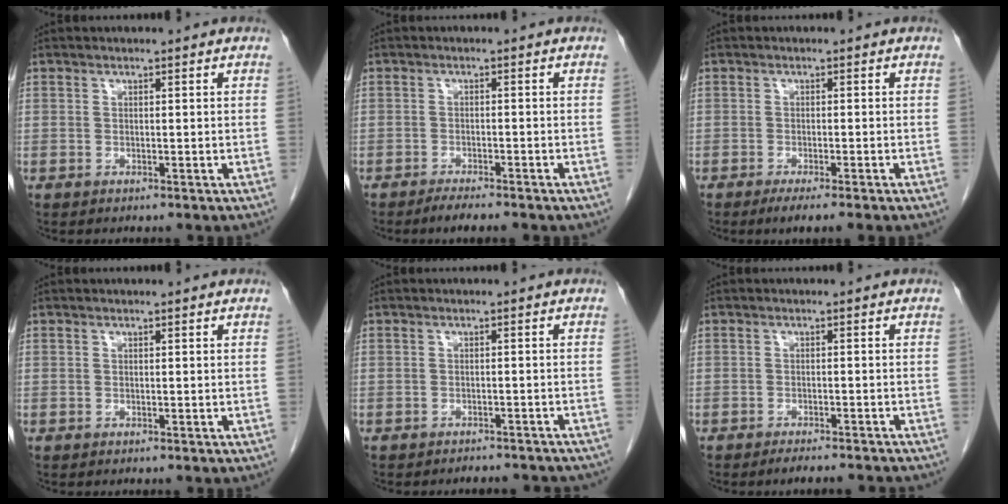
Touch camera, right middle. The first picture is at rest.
{"total": 3.7, "force": [-3.1, 0.3, 2.0], "torque": [-0.032, -0.006, -0.045]}
{"total": 3.4, "force": [-2.4, -0.3, 2.3], "torque": [-0.030, -0.007, -0.037]}
{"total": 0.0}
{"total": 7.6, "force": [-7.1, 2.1, 1.6], "torque": [-0.012, -0.001, -0.072]}
{"total": 7.3, "force": [-6.7, 0.9, 2.7], "torque": [-0.028, -0.008, -0.083]}